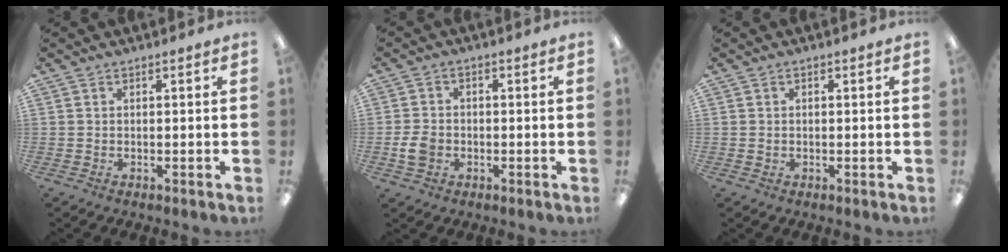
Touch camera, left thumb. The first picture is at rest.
{"total": 4.8, "force": [-1.3, 3.8, 2.7], "torque": [-0.057, 0.005, -0.024]}
{"total": 0.6, "force": [0.1, 0.6, 0.2], "torque": [-0.003, 0.005, 0.001]}